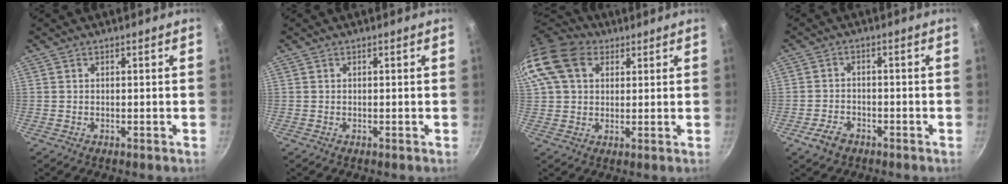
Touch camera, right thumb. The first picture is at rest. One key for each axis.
{"total": 0.0}
{"total": 15.3, "fx": 5.7, "fy": 11.3, "fz": 8.6, "tx": -0.176, "ty": 0.022, "tz": 0.094}
{"total": 4.4, "fx": -2.7, "fy": 2.7, "fz": 2.2, "tx": -0.038, "ty": 0.024, "tz": -0.047}